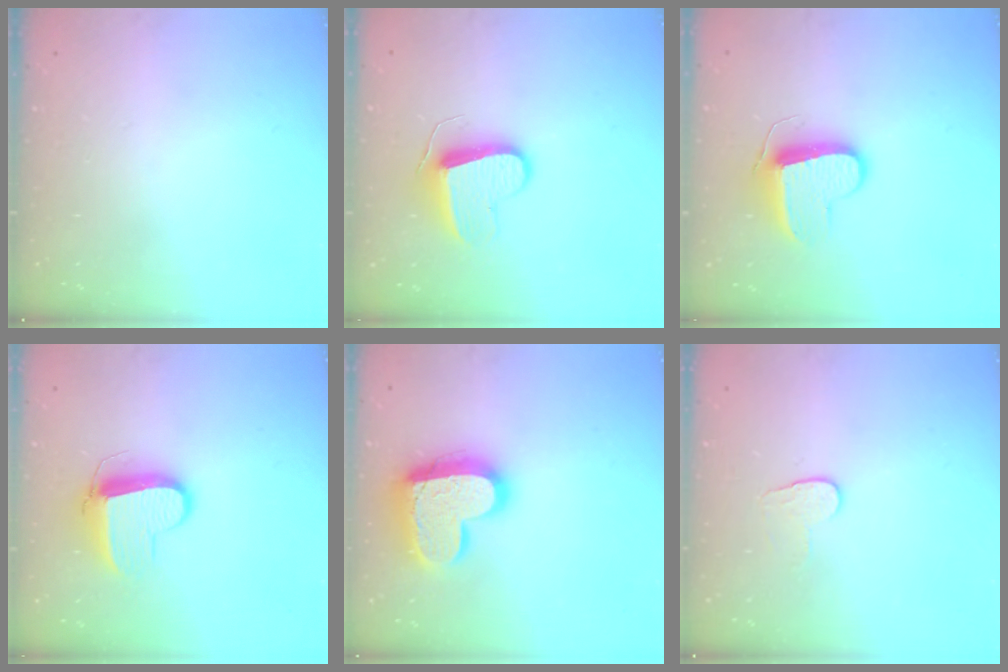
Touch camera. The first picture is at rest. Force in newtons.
{"total": 9.0, "press": 9.0, "slide": 0.1}
{"total": 9.6, "press": 9.6, "slide": 0.2}
{"total": 9.6, "press": 9.5, "slide": 0.9}
{"total": 18.4, "press": 18.3, "slide": 1.7}
{"total": 6.2, "press": 6.1, "slide": 0.5}